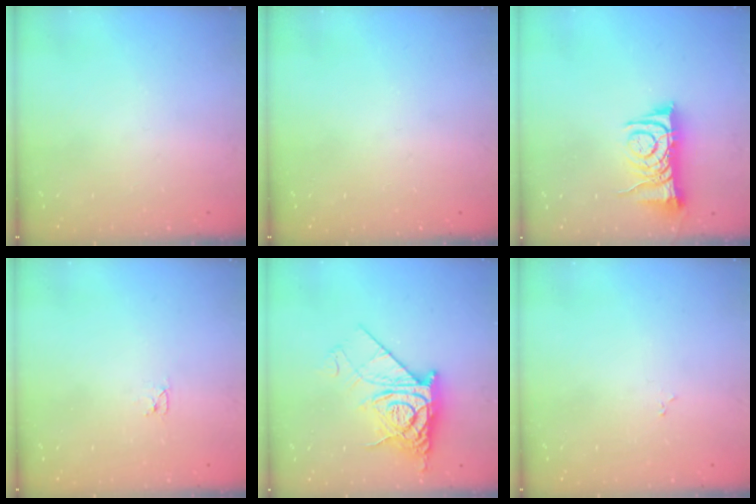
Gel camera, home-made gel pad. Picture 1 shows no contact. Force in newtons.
{"total": 0.0}
{"total": 8.2, "press": 8.2, "slide": 0.7}
{"total": 2.6, "press": 2.6, "slide": 0.3}
{"total": 12.2, "press": 12.2, "slide": 1.1}
{"total": 1.9, "press": 1.9, "slide": 0.3}